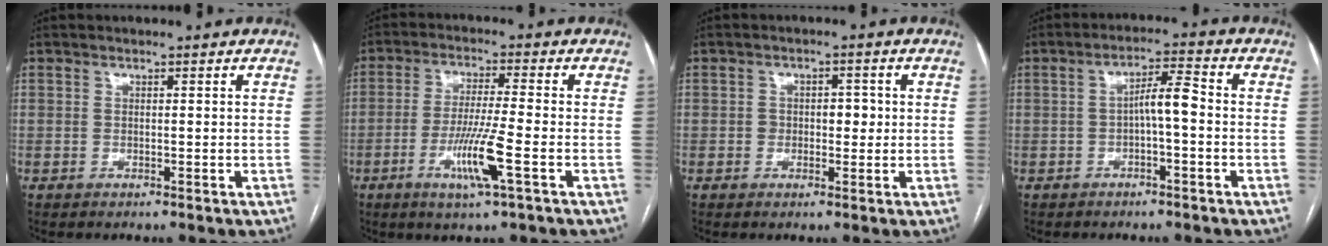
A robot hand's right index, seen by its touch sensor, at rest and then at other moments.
{"total": 8.5, "force": [-3.1, -0.4, 7.9], "torque": [-0.153, -0.014, -0.060]}
{"total": 3.3, "force": [0.1, 2.2, 2.5], "torque": [-0.033, 0.012, 0.002]}
{"total": 4.6, "force": [-0.7, 0.6, 4.5], "torque": [-0.074, 0.017, -0.010]}